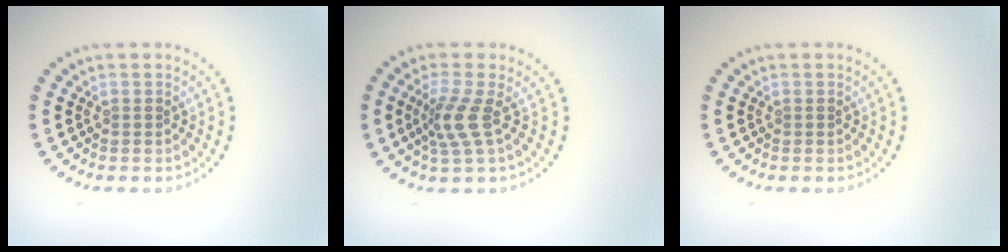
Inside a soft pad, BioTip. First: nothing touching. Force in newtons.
{"total": 2.8, "press": 2.1, "slide": 1.9}
{"total": 0.0}